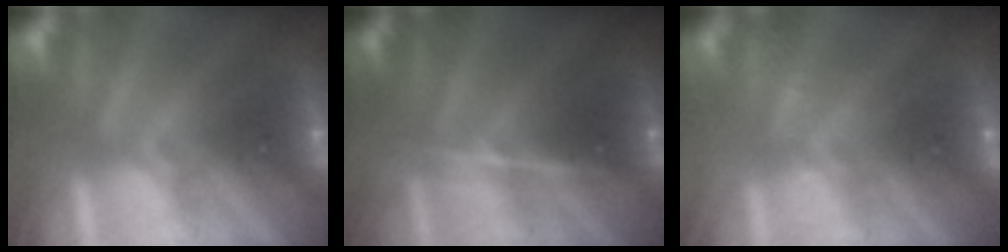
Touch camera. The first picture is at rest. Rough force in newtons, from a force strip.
{"total": 2.9}
{"total": 2.2}